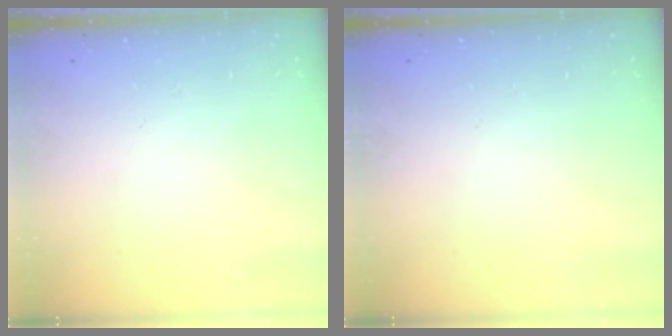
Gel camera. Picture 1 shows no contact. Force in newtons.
{"total": 0.0}